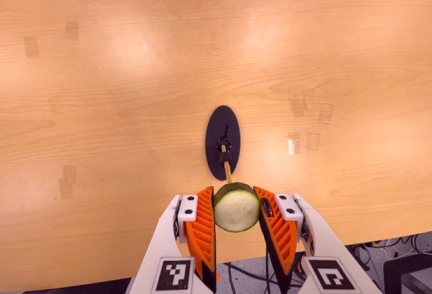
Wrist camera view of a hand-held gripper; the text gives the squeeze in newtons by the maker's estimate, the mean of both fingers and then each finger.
{"total": 12.5, "left": 13.0, "right": 11.9}